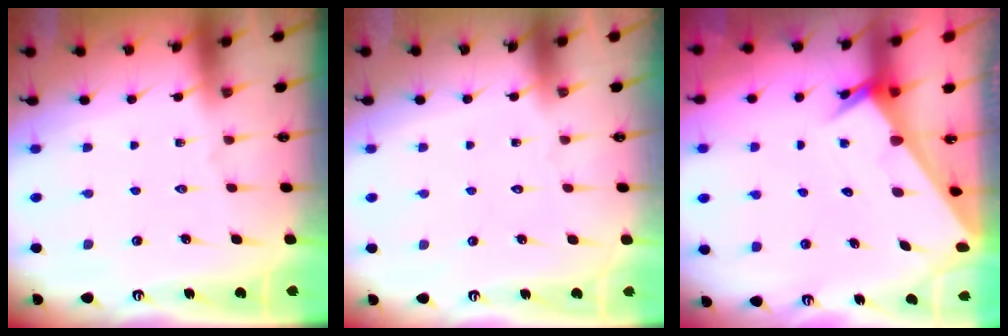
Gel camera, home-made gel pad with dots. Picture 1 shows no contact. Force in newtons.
{"total": 1.8, "press": 1.7, "slide": 0.1}
{"total": 2.1, "press": 2.1, "slide": 0.1}